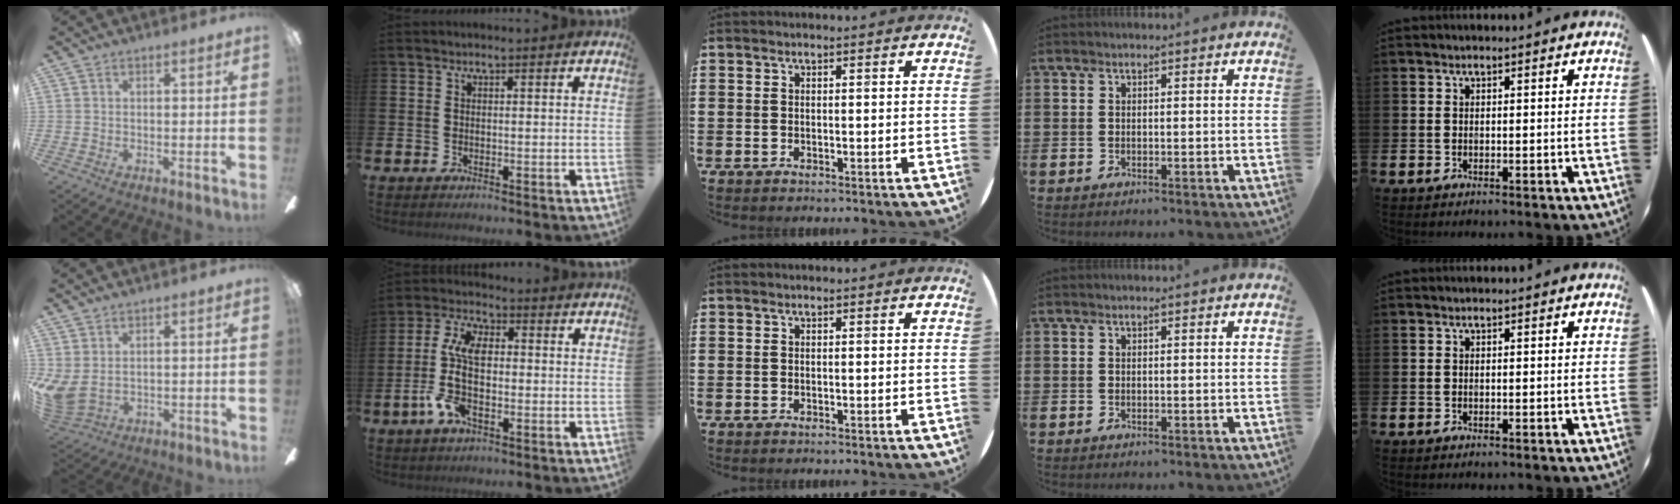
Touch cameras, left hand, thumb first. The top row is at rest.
{"thumb": {"total": 5.1, "force": [2.2, 3.4, 3.1], "torque": [-0.088, -0.015, 0.042]}, "index": {"total": 9.5, "force": [-0.6, 4.6, 8.3], "torque": [-0.190, -0.001, -0.016]}}